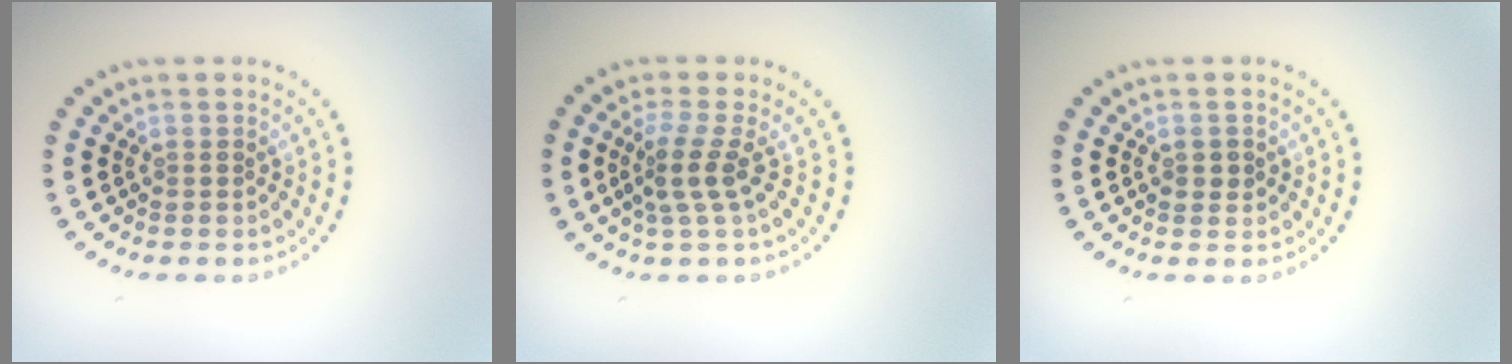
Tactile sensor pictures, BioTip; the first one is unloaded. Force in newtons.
{"total": 2.7, "press": 1.9, "slide": 1.9}
{"total": 1.2, "press": 1.2, "slide": 0.1}